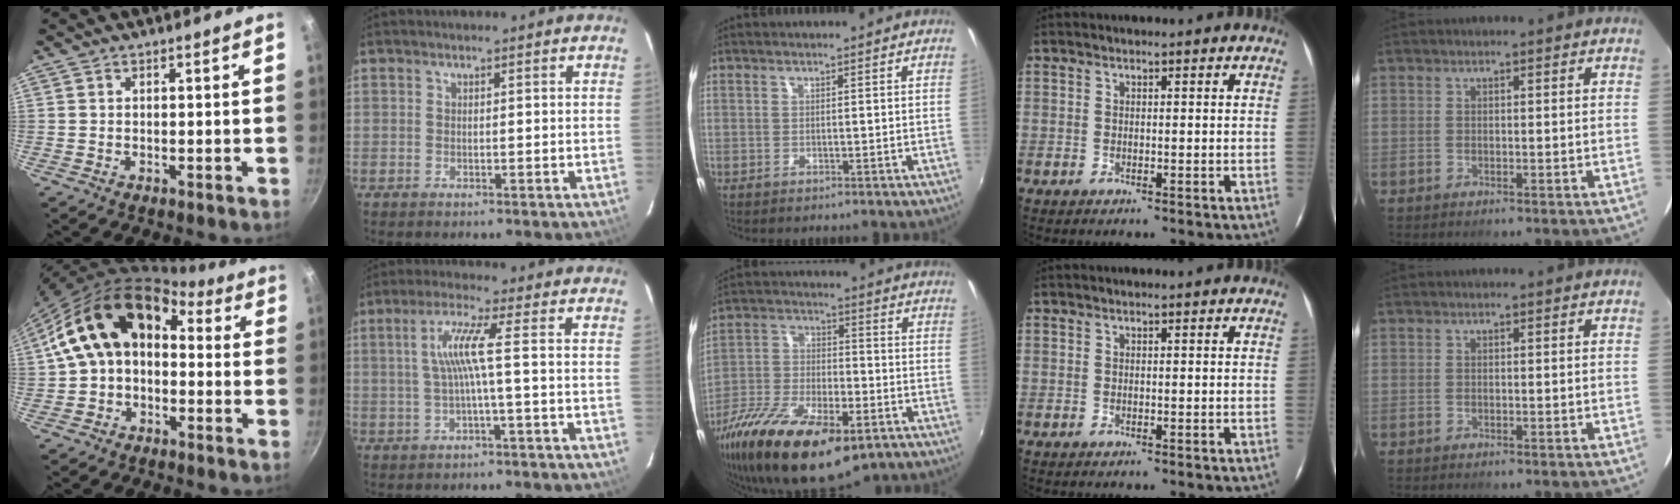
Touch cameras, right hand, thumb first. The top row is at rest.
{"thumb": {"total": 16.2, "force": [1.2, 11.5, 11.4], "torque": [-0.171, 0.051, 0.004]}, "index": {"total": 5.6, "force": [-0.4, -1.0, 5.4], "torque": [-0.114, 0.000, 0.002]}, "middle": {"total": 22.2, "force": [-13.7, 8.6, 15.3], "torque": [-0.299, -0.043, -0.236]}}